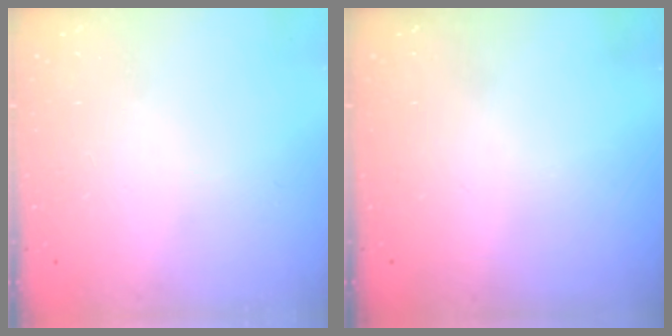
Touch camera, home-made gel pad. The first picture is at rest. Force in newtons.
{"total": 0.0}